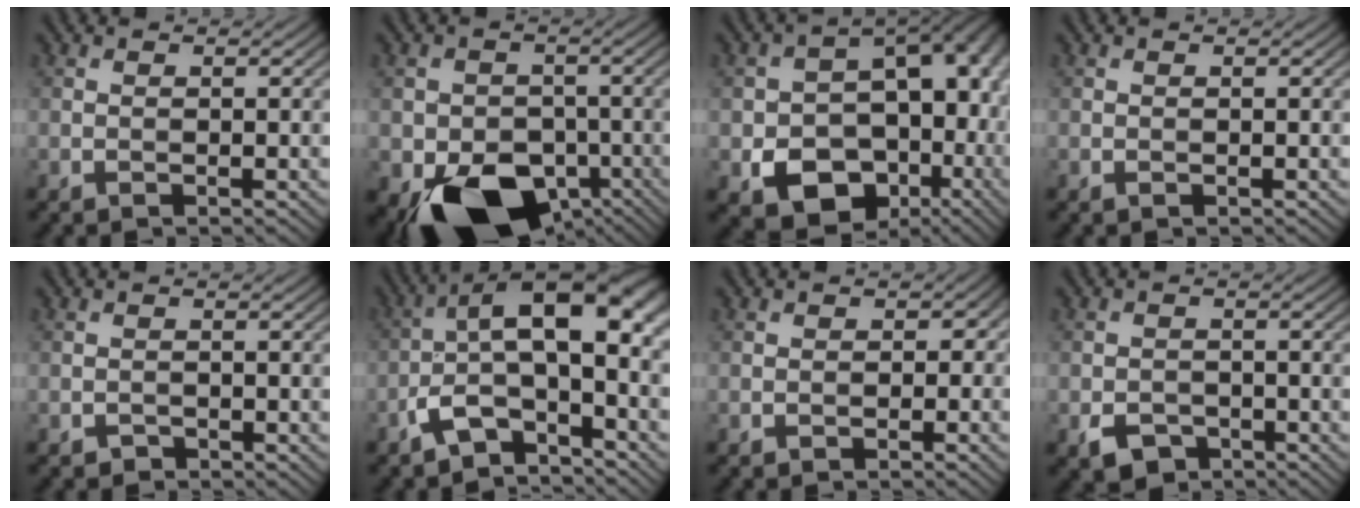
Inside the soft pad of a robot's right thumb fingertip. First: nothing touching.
{"total": 13.4, "force": [-6.7, 9.3, 6.9], "torque": [-0.108, -0.047, -0.101]}
{"total": 18.5, "force": [-4.6, 13.6, 11.7], "torque": [-0.157, -0.048, -0.033]}
{"total": 0.0}
{"total": 0.7, "force": [-0.6, 0.3, 0.1], "torque": [0.000, 0.000, -0.013]}
{"total": 10.8, "force": [-2.8, 4.5, 9.4], "torque": [-0.169, 0.013, -0.063]}
{"total": 1.4, "force": [-0.3, 1.3, 0.5], "torque": [-0.003, -0.007, -0.006]}
{"total": 3.2, "force": [-1.9, 2.1, 1.4], "torque": [-0.025, -0.008, -0.039]}